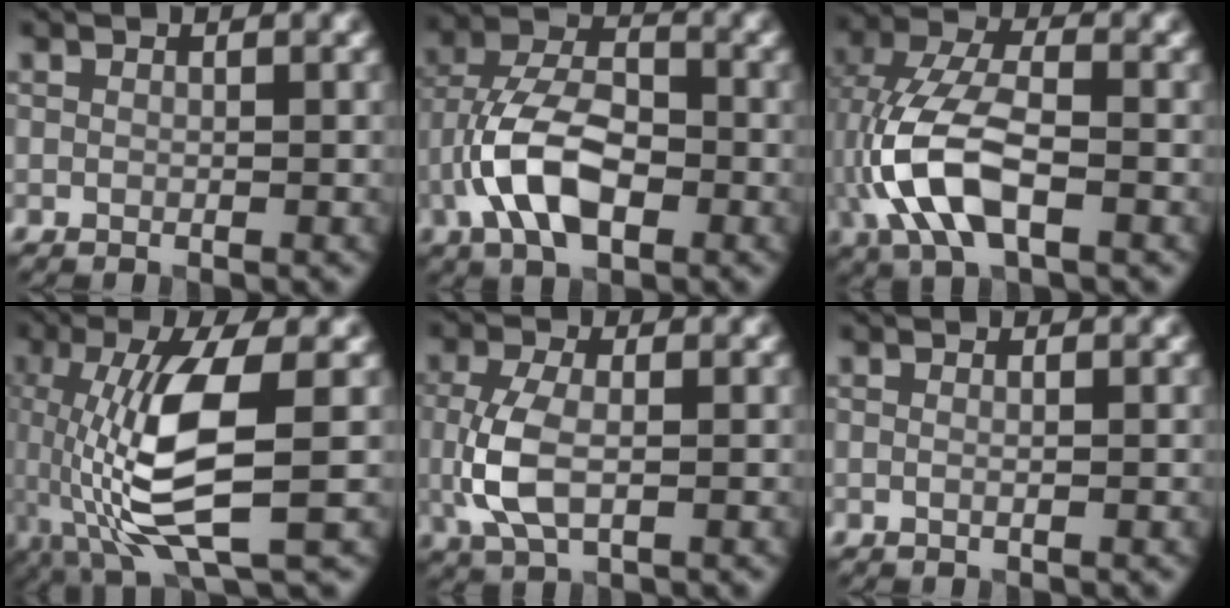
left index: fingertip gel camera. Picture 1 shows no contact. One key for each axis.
{"total": 8.2, "fx": -2.8, "fy": 4.3, "fz": 6.4, "tx": -0.132, "ty": 0.011, "tz": -0.061}
{"total": 8.5, "fx": -2.2, "fy": 4.0, "fz": 7.1, "tx": -0.157, "ty": 0.015, "tz": -0.050}
{"total": 9.5, "fx": -1.4, "fy": 2.6, "fz": 9.0, "tx": -0.187, "ty": -0.002, "tz": -0.026}
{"total": 4.8, "fx": -0.3, "fy": 2.5, "fz": 4.1, "tx": -0.103, "ty": -0.005, "tz": -0.008}
{"total": 0.9, "fx": 0.2, "fy": 0.4, "fz": 0.8, "tx": -0.008, "ty": -0.007, "tz": -0.007}